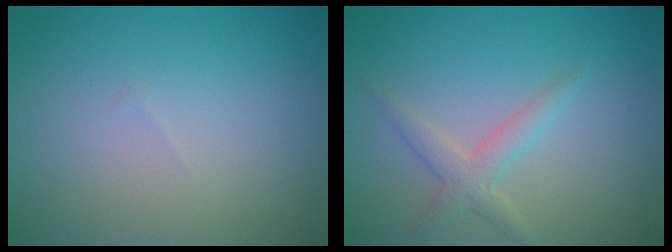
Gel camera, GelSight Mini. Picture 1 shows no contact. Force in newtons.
{"total": 2.1, "press": 2.1, "slide": 0.1}